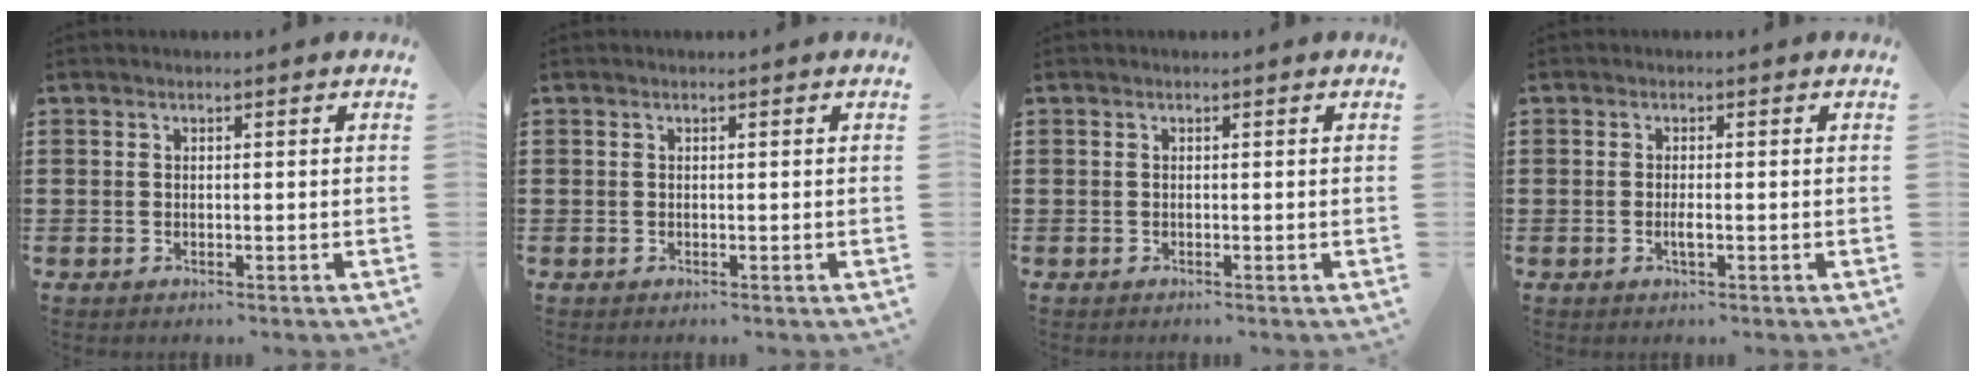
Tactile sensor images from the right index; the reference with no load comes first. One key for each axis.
{"total": 0.0}
{"total": 0.0}
{"total": 1.5, "fx": -0.4, "fy": 0.4, "fz": 1.4, "tx": -0.033, "ty": -0.004, "tz": -0.009}